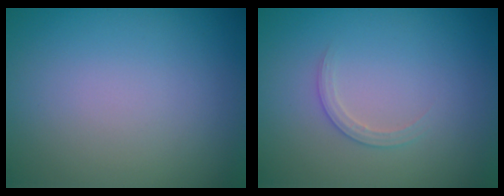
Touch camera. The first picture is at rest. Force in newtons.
{"total": 1.3, "press": 1.3, "slide": 0.1}